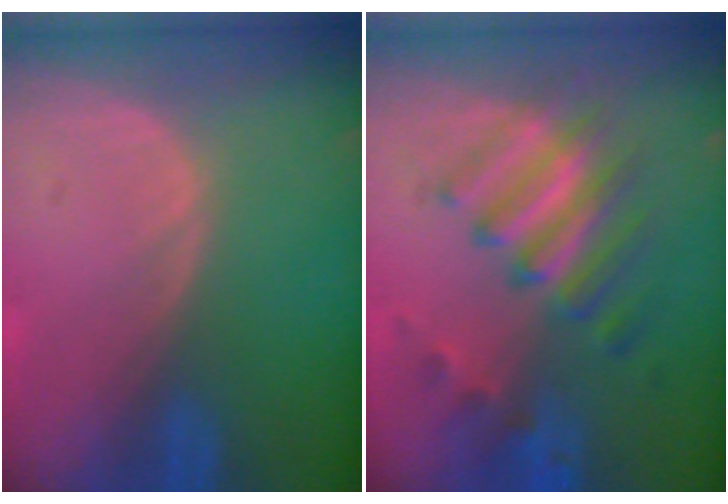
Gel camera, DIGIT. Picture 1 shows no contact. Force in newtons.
{"total": 7.7, "press": 7.7, "slide": 0.9}